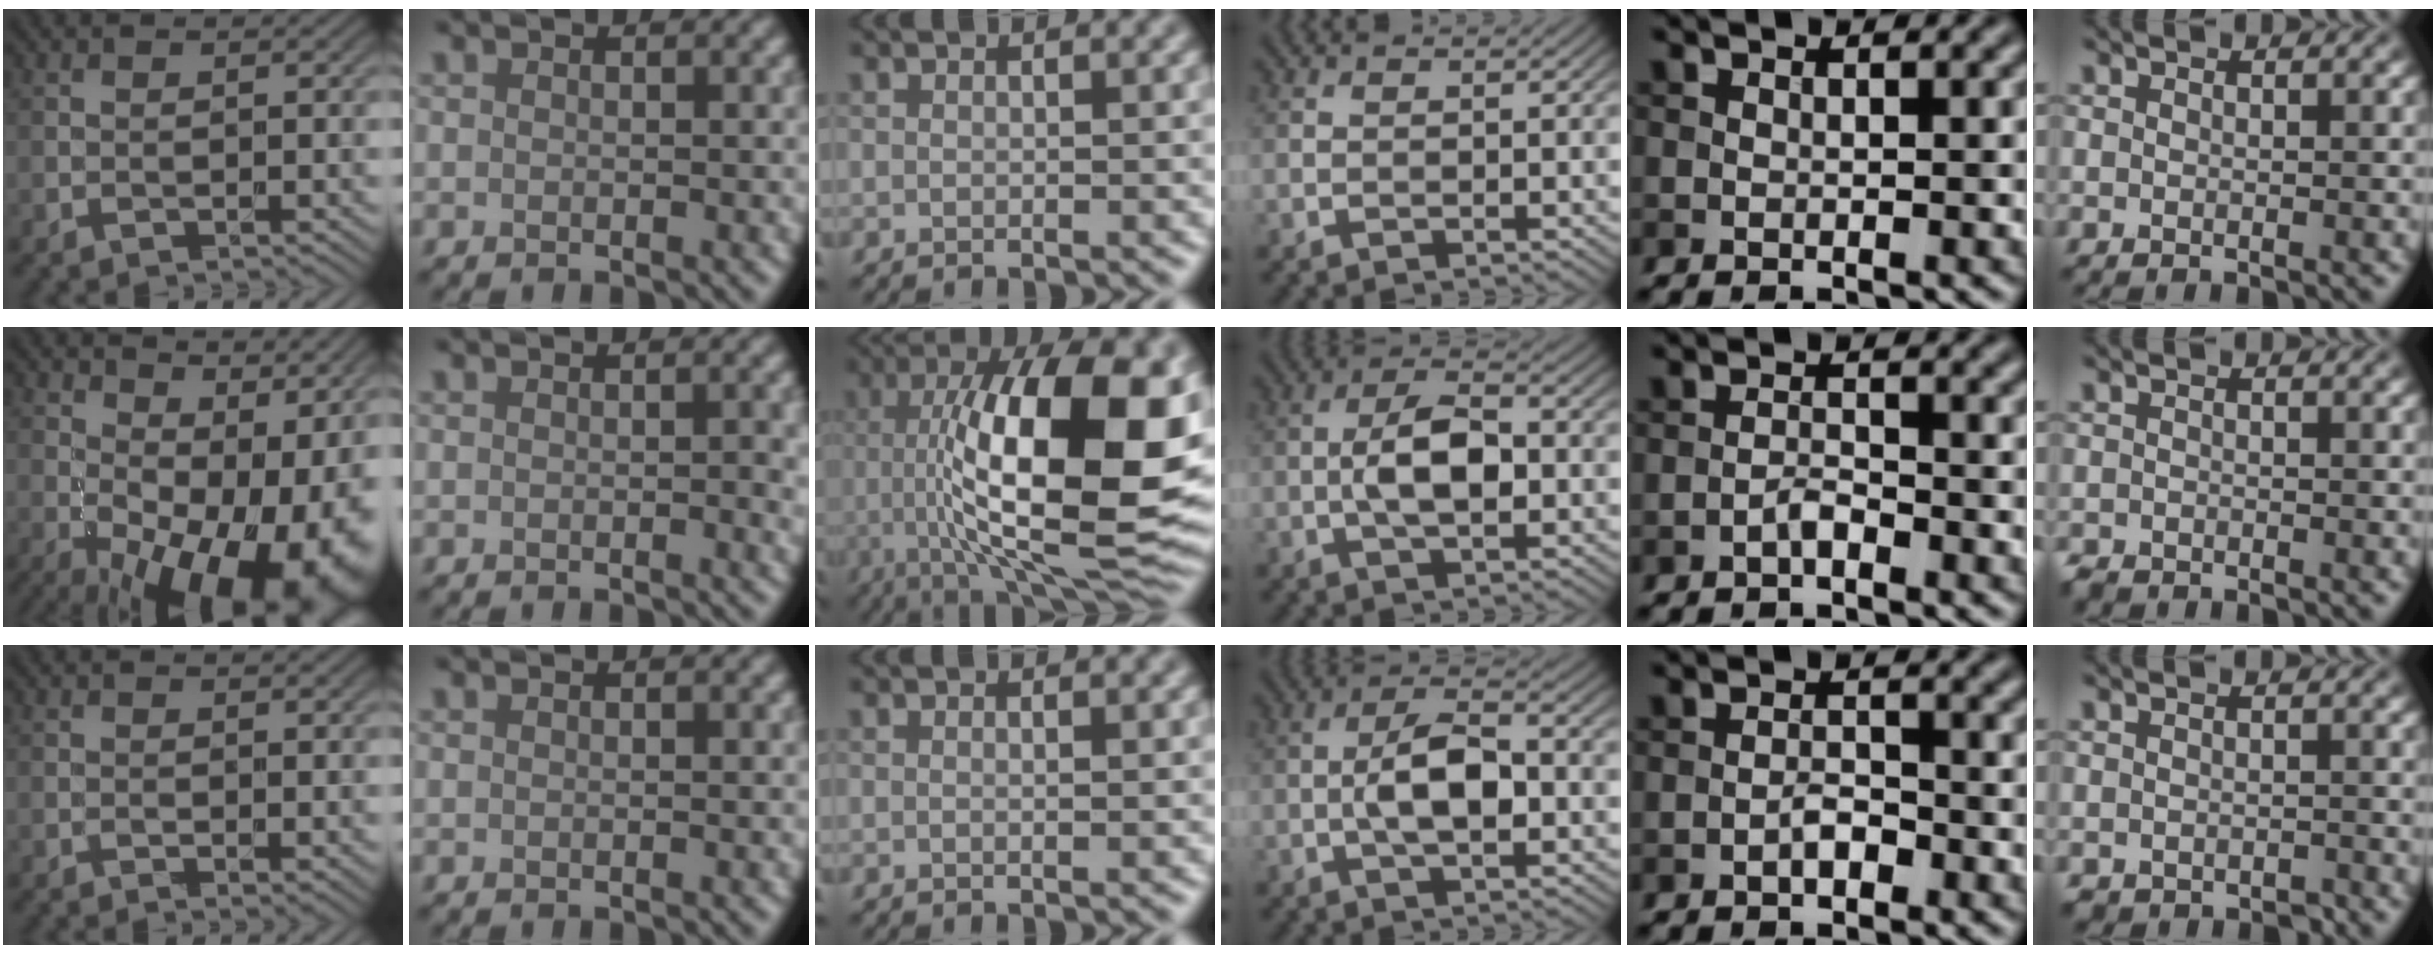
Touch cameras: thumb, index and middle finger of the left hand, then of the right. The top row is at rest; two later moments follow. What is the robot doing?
{"motion": "unscrew", "object": "dispenser bottle"}